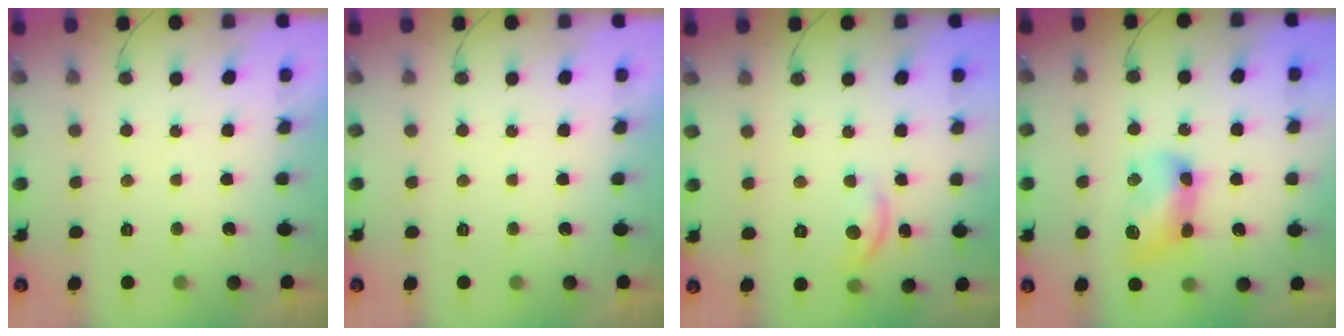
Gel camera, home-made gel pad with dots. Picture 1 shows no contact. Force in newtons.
{"total": 0.0}
{"total": 7.0, "press": 7.0, "slide": 0.4}
{"total": 12.5, "press": 12.5, "slide": 0.4}